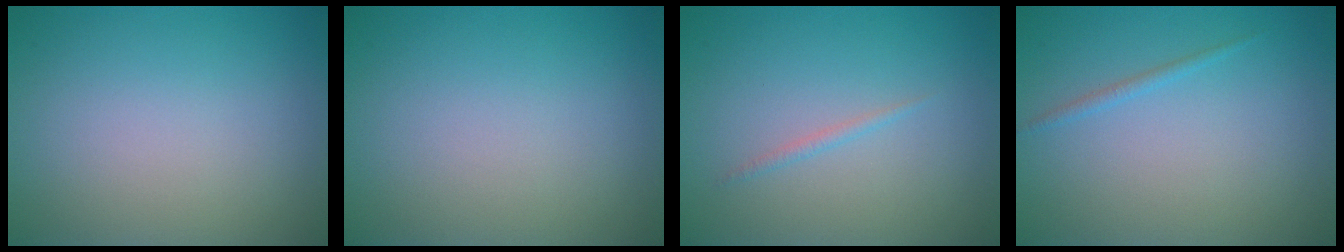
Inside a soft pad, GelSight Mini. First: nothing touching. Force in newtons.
{"total": 0.0}
{"total": 0.6, "press": 0.6, "slide": 0.1}
{"total": 0.8, "press": 0.8, "slide": 0.1}